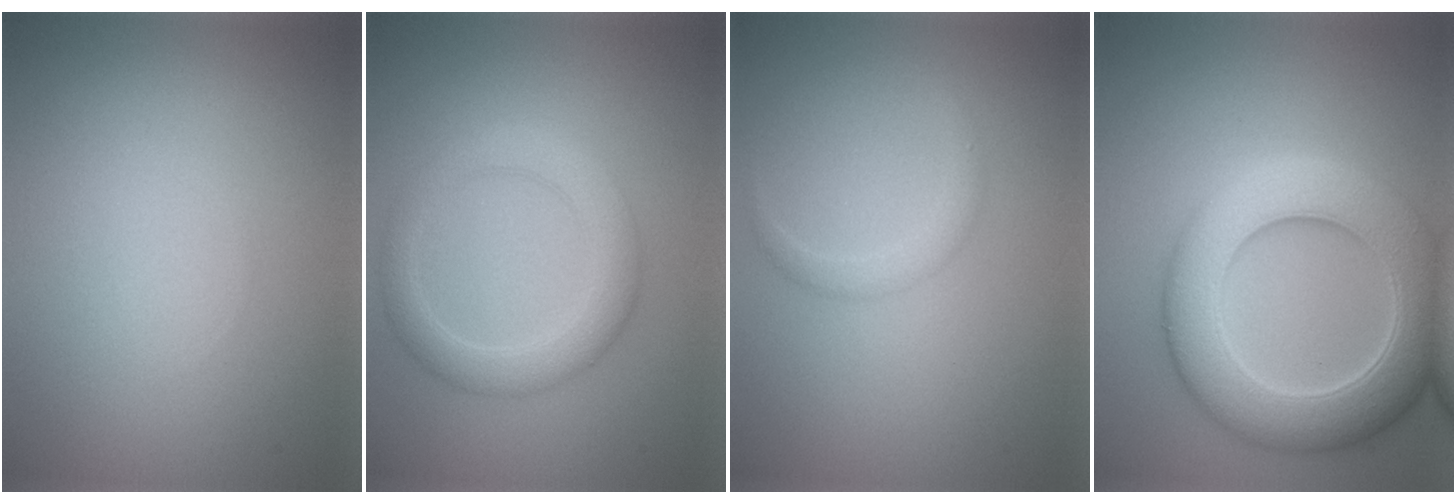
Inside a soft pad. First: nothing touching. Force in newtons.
{"total": 3.7, "press": 3.7, "slide": 0.2}
{"total": 1.4, "press": 1.4, "slide": 0.1}
{"total": 9.1, "press": 9.1, "slide": 0.4}